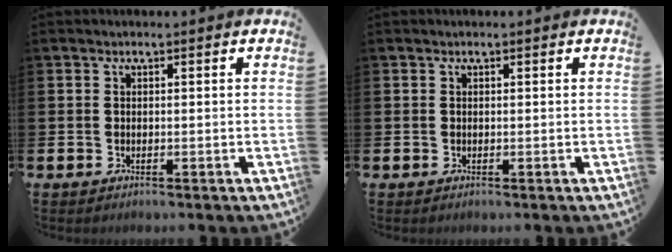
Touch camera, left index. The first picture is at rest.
{"total": 0.0}